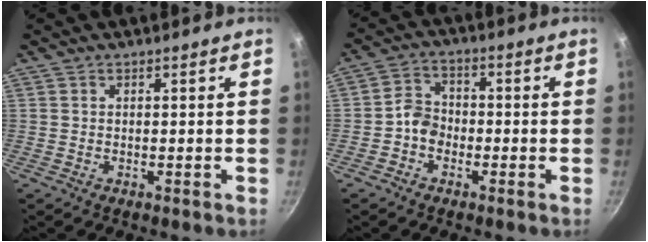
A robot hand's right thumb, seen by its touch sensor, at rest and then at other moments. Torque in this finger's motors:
{"motor_torque": [0.78, 0.56, 0.57, -0.65, 0.01]}